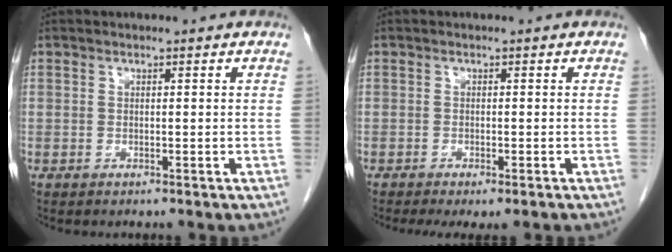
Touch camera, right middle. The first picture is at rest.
{"total": 5.6, "force": [-4.5, 0.9, 3.3], "torque": [-0.037, -0.014, -0.062]}